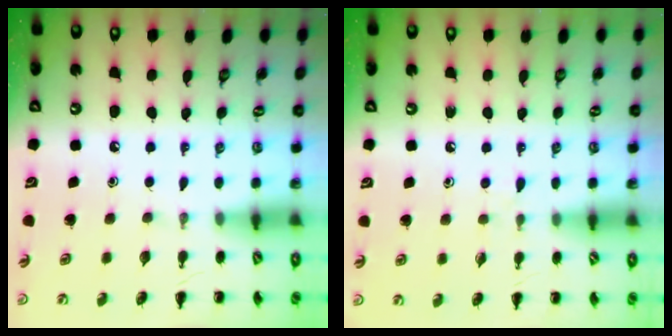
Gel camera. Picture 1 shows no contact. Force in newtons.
{"total": 4.0, "press": 3.6, "slide": 1.8}